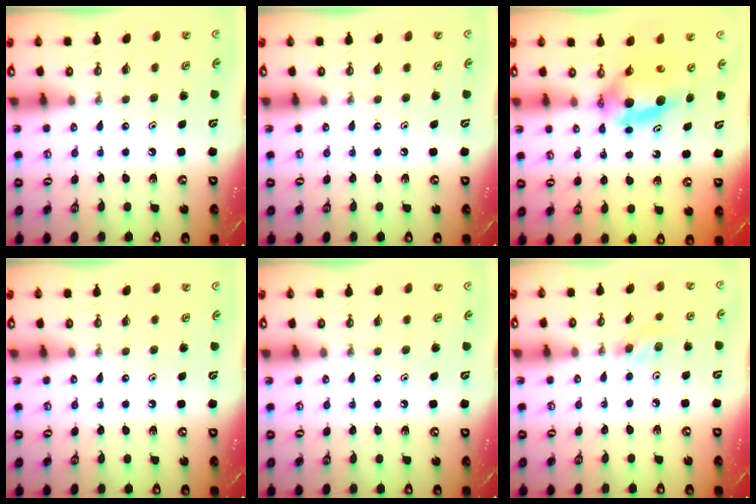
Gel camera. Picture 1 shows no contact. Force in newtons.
{"total": 0.0}
{"total": 5.5, "press": 5.1, "slide": 1.9}
{"total": 0.0}
{"total": 0.0}
{"total": 6.4, "press": 6.3, "slide": 0.8}